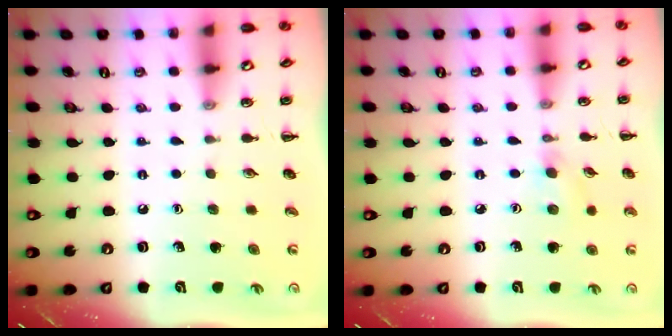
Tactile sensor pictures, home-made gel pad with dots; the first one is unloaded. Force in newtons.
{"total": 4.0, "press": 3.7, "slide": 1.6}